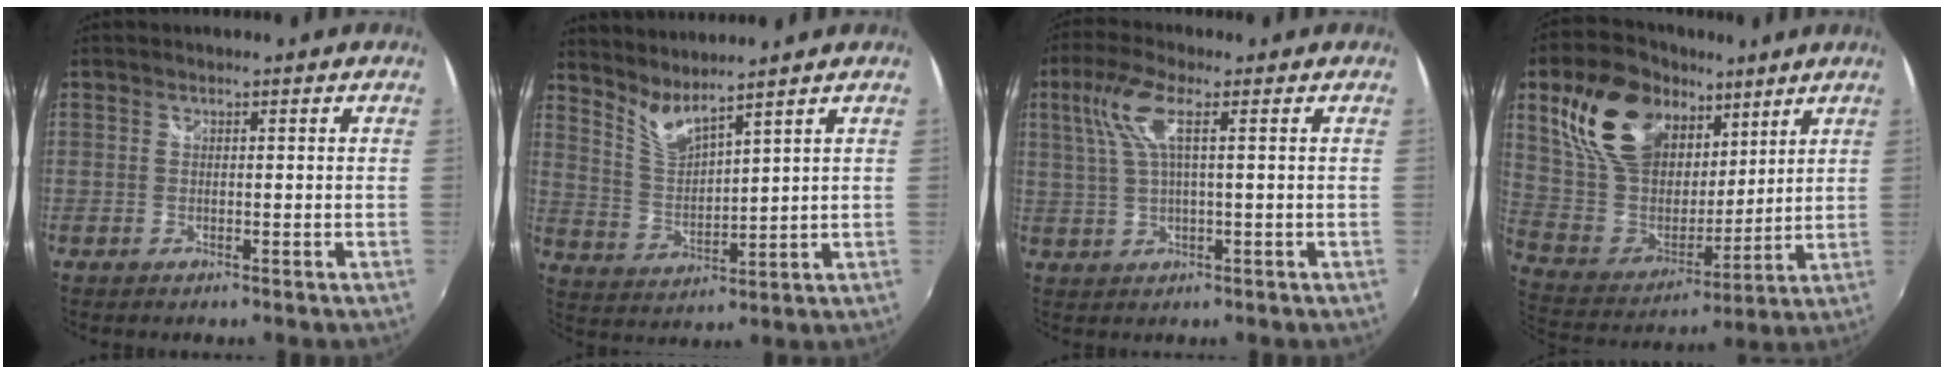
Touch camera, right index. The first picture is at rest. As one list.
[{"total": 6.0, "force": [5.5, 0.0, 2.5], "torque": [-0.052, -0.015, 0.115]}, {"total": 6.9, "force": [2.1, 1.1, 6.4], "torque": [-0.132, 0.010, 0.046]}, {"total": 23.7, "force": [12.3, 14.4, 14.3], "torque": [-0.296, 0.040, 0.241]}]